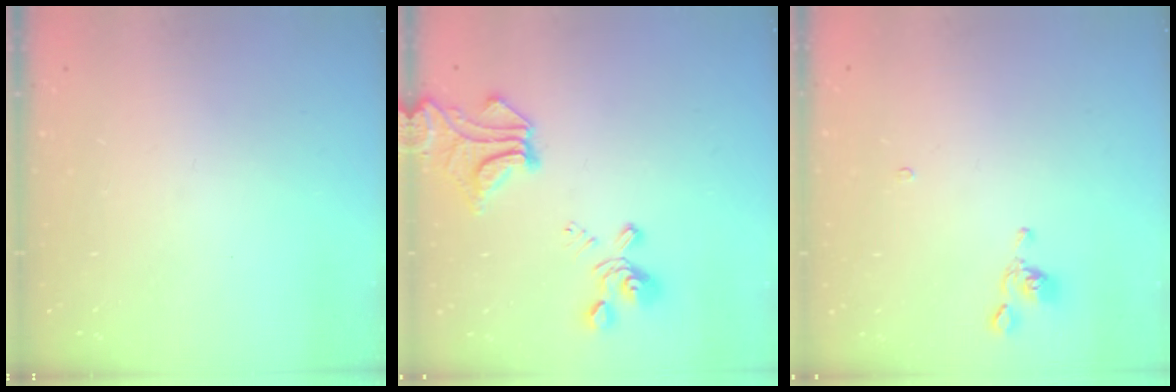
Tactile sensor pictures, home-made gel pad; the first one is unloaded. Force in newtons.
{"total": 10.3, "press": 9.7, "slide": 3.5}
{"total": 1.1, "press": 1.1, "slide": 0.3}